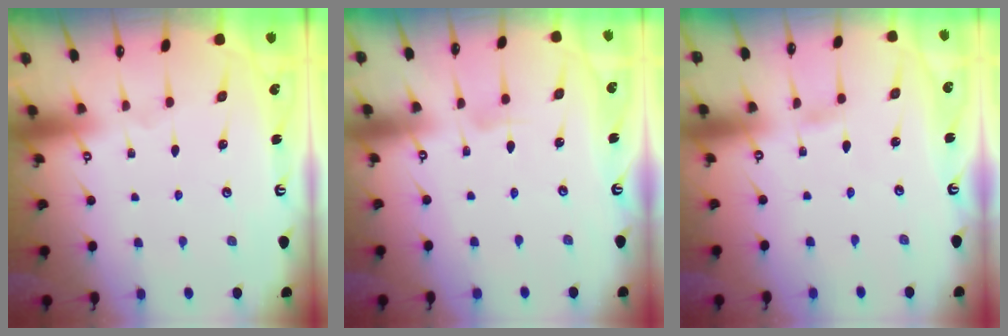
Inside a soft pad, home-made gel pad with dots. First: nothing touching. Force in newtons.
{"total": 3.4, "press": 3.4, "slide": 0.3}
{"total": 0.5, "press": 0.5, "slide": 0.1}